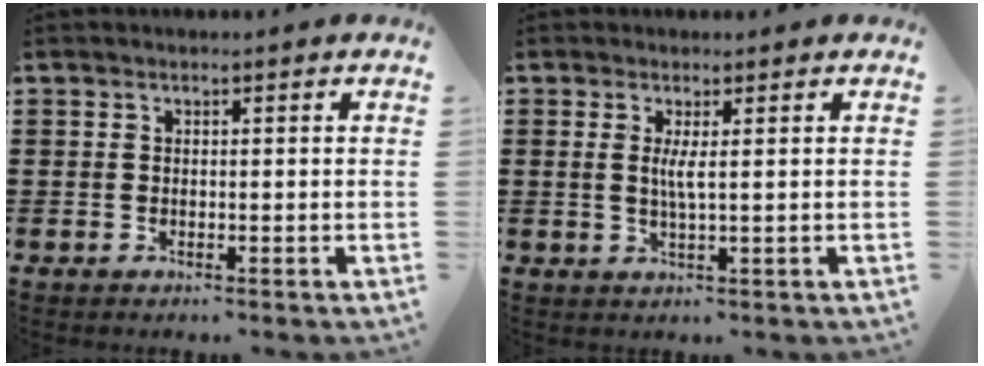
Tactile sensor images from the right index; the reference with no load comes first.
{"total": 2.4, "force": [0.4, -0.1, 2.3], "torque": [-0.048, -0.005, 0.006]}